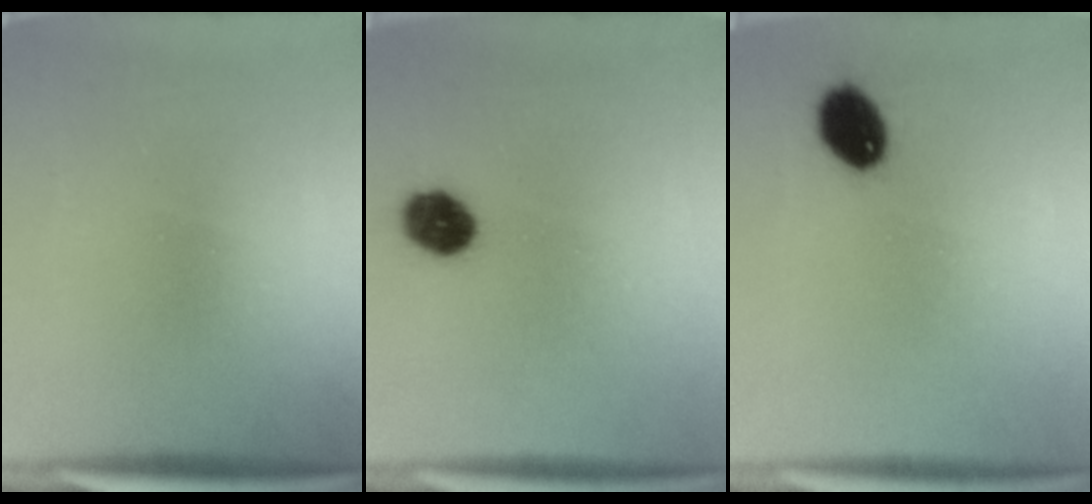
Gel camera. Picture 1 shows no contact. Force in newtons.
{"total": 7.0}
{"total": 8.1}